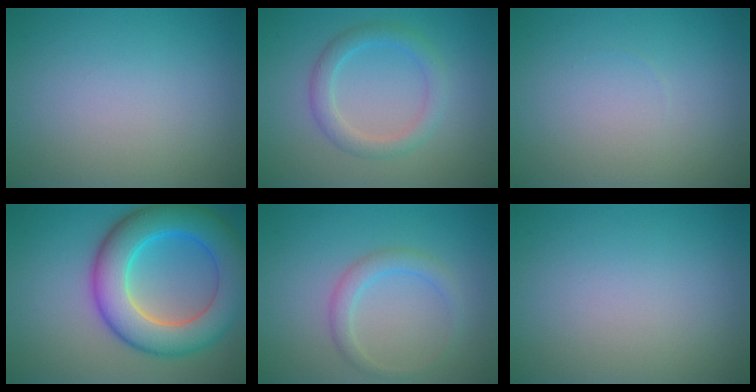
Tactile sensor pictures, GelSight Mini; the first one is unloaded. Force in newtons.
{"total": 2.7, "press": 2.6, "slide": 0.1}
{"total": 0.0}
{"total": 9.5, "press": 9.5, "slide": 0.4}
{"total": 2.1, "press": 2.1, "slide": 0.0}
{"total": 0.0}